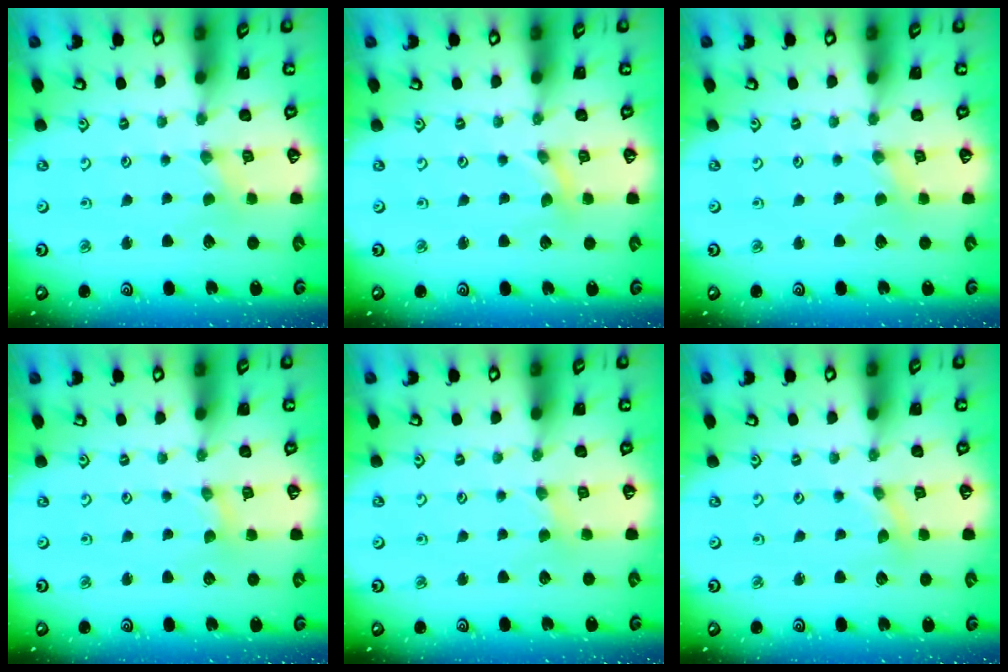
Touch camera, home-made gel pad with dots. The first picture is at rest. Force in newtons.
{"total": 0.0}
{"total": 0.9, "press": 0.9, "slide": 0.2}
{"total": 0.0}
{"total": 1.7, "press": 1.6, "slide": 0.4}
{"total": 0.8, "press": 0.8, "slide": 0.0}